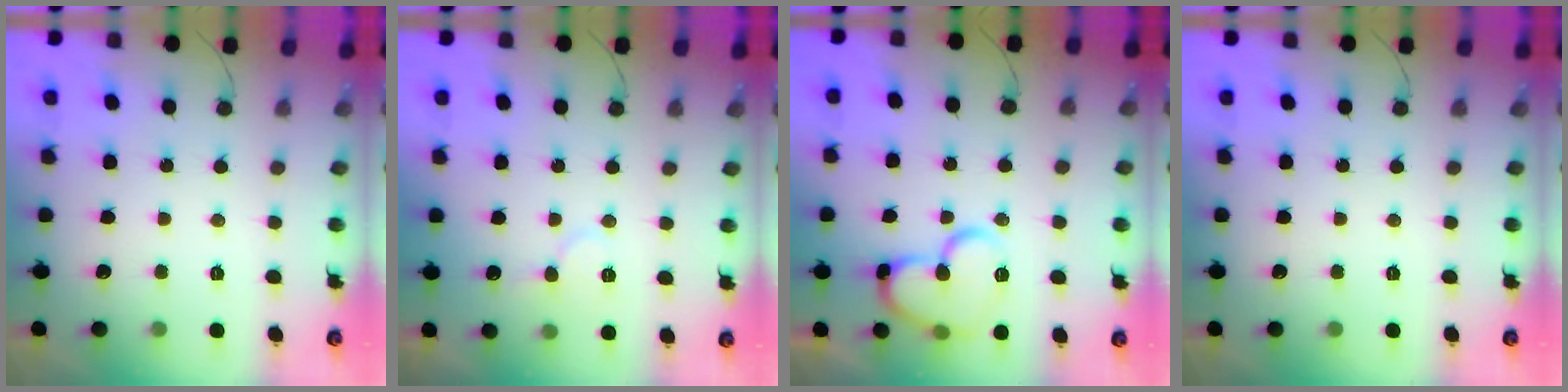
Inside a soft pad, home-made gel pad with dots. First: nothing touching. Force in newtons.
{"total": 6.8, "press": 6.8, "slide": 0.7}
{"total": 14.8, "press": 14.7, "slide": 1.5}
{"total": 0.0}